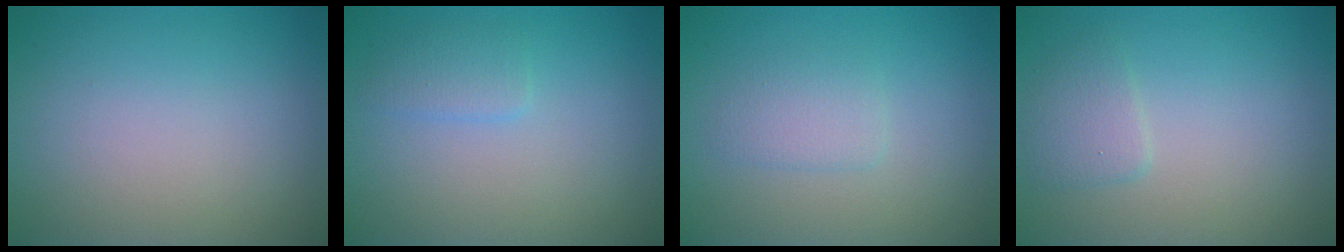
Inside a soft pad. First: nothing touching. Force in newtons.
{"total": 1.4, "press": 1.4, "slide": 0.1}
{"total": 1.8, "press": 1.8, "slide": 0.1}
{"total": 1.7, "press": 1.7, "slide": 0.0}